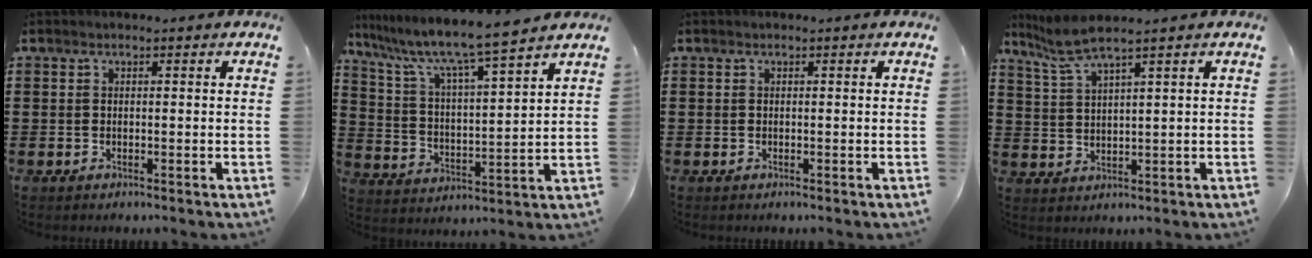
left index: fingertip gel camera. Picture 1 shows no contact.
{"total": 7.4, "force": [6.4, 0.0, 3.6], "torque": [-0.099, -0.044, 0.103]}
{"total": 0.0}
{"total": 4.8, "force": [3.6, 0.0, 3.1], "torque": [-0.073, -0.004, 0.065]}